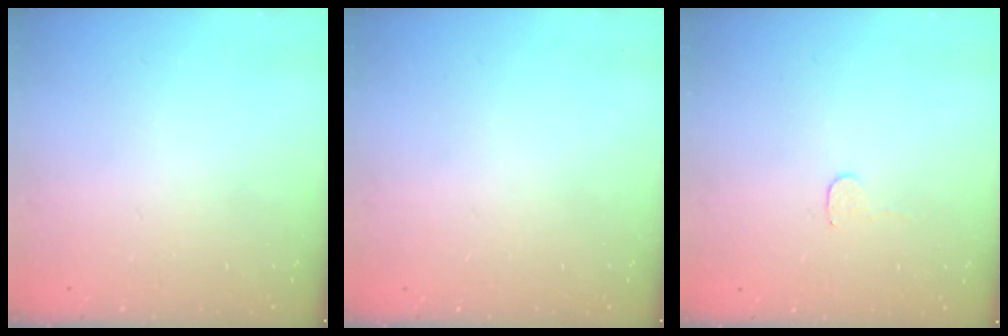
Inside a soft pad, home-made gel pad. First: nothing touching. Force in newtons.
{"total": 0.0}
{"total": 2.8, "press": 2.8, "slide": 0.2}